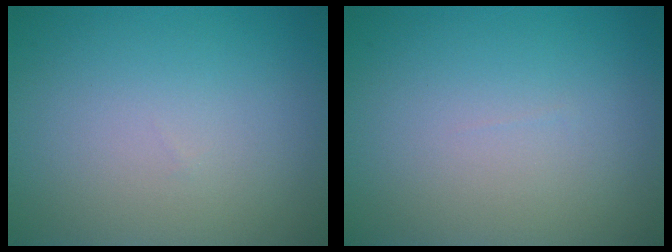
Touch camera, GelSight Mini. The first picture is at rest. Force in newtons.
{"total": 0.0}